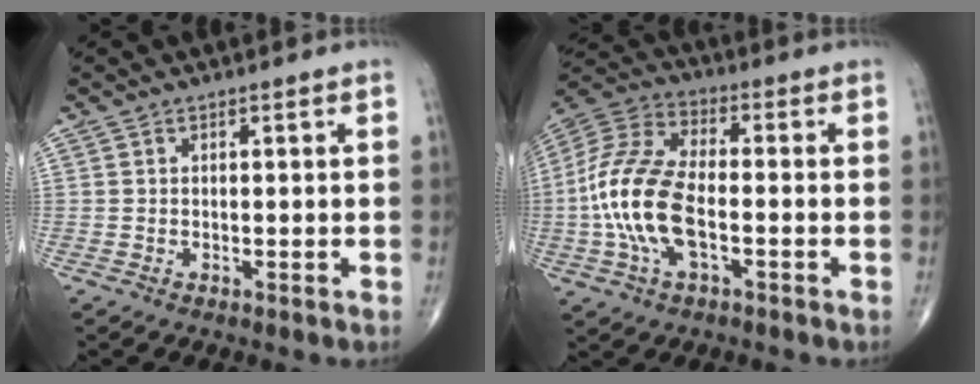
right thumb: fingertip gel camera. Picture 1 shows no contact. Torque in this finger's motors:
{"motor_torque": [2.65, 2.36, 1.67, 0.09, 0.48]}